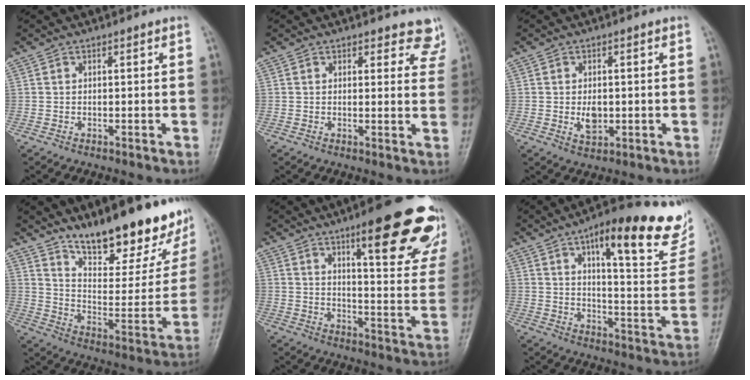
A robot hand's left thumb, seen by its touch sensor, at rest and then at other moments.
{"total": 5.8, "force": [5.2, 2.4, 0.7], "torque": [0.036, -0.028, 0.037]}
{"total": 3.7, "force": [-0.3, 2.4, 2.8], "torque": [-0.040, -0.004, -0.002]}
{"total": 23.1, "force": [17.2, 7.4, 13.6], "torque": [-0.153, -0.104, 0.261]}
{"total": 24.0, "force": [14.3, 5.7, 18.4], "torque": [-0.202, -0.060, 0.189]}
{"total": 23.7, "force": [13.7, 7.0, 18.0], "torque": [-0.203, -0.044, 0.187]}